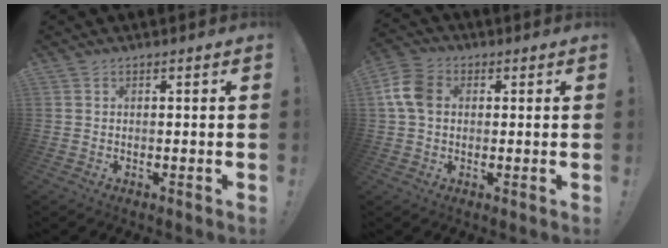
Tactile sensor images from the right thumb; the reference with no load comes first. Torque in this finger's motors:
{"motor_torque": [0.33, 0.46, 0.02, 0.02, 0.10]}